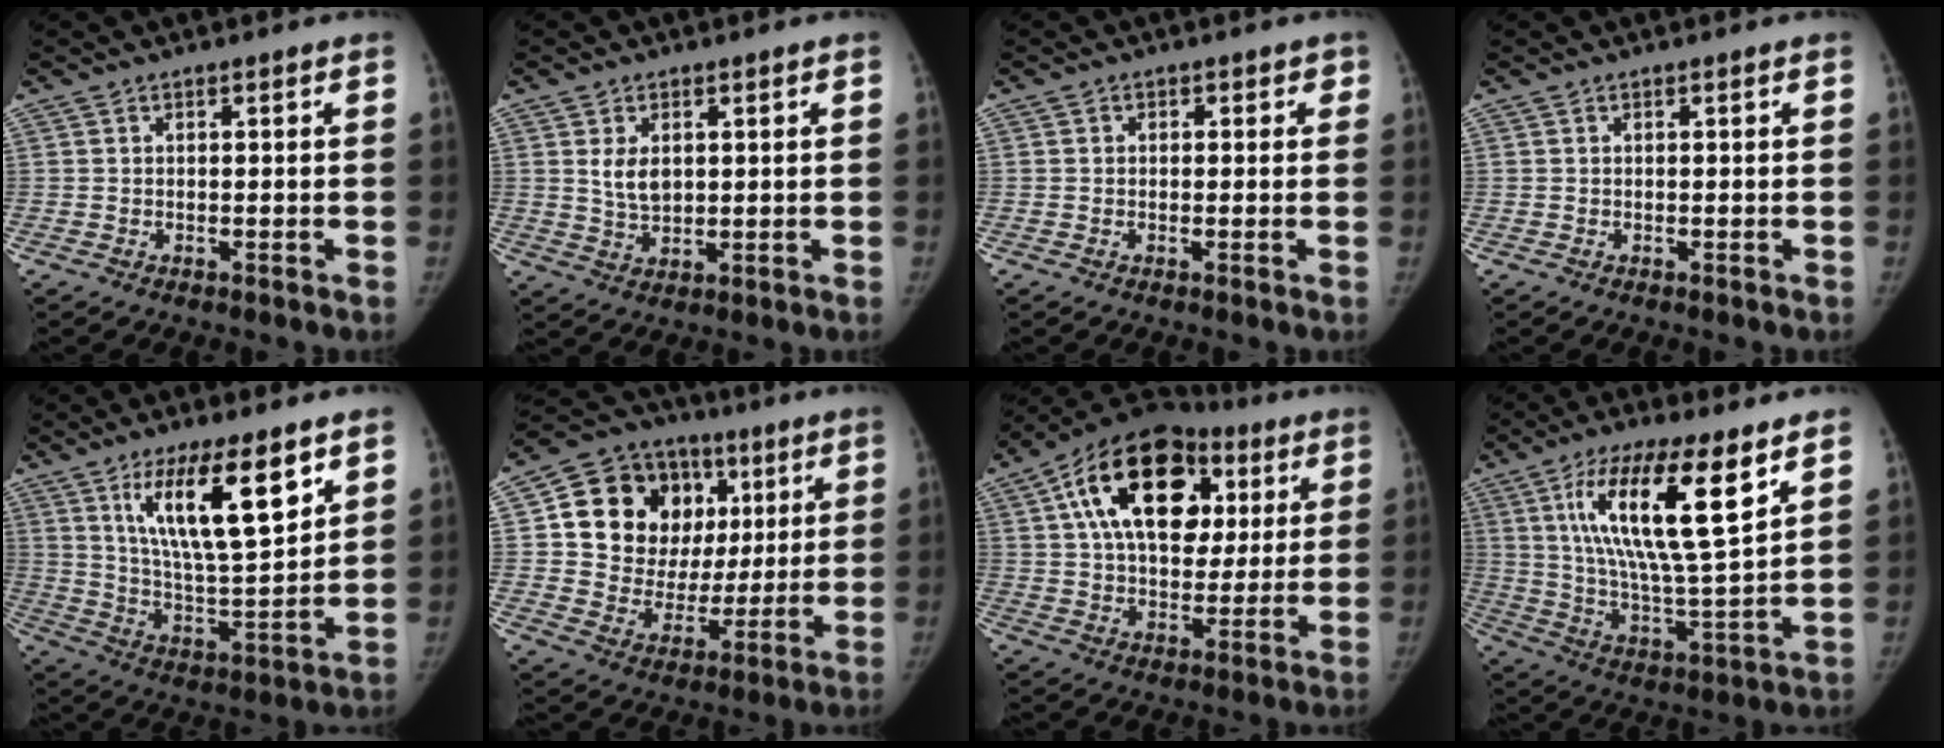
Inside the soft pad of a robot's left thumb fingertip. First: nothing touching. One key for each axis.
{"total": 4.8, "fx": 1.3, "fy": 3.1, "fz": 3.4, "tx": -0.048, "ty": -0.012, "tz": 0.031}
{"total": 1.5, "fx": 0.3, "fy": 1.4, "fz": 0.4, "tx": 0.016, "ty": 0.003, "tz": -0.004}
{"total": 0.0}
{"total": 17.4, "fx": 8.9, "fy": 4.9, "fz": 14.1, "tx": -0.216, "ty": -0.050, "tz": 0.164}
{"total": 20.8, "fx": 5.9, "fy": 16.4, "fz": 11.4, "tx": -0.143, "ty": 0.019, "tz": 0.112}
{"total": 24.3, "fx": 8.3, "fy": 15.5, "fz": 16.8, "tx": -0.247, "ty": 0.018, "tz": 0.129}
{"total": 20.0, "fx": 9.0, "fy": 5.0, "fz": 17.2, "tx": -0.297, "ty": -0.041, "tz": 0.156}